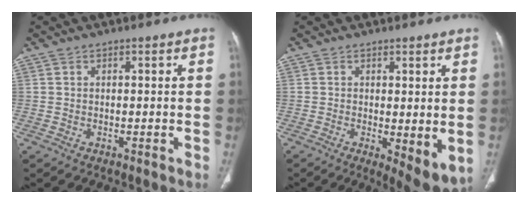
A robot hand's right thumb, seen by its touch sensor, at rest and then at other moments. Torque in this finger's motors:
{"motor_torque": [0.19, 0.23, 0.02, -0.10, 0.03]}